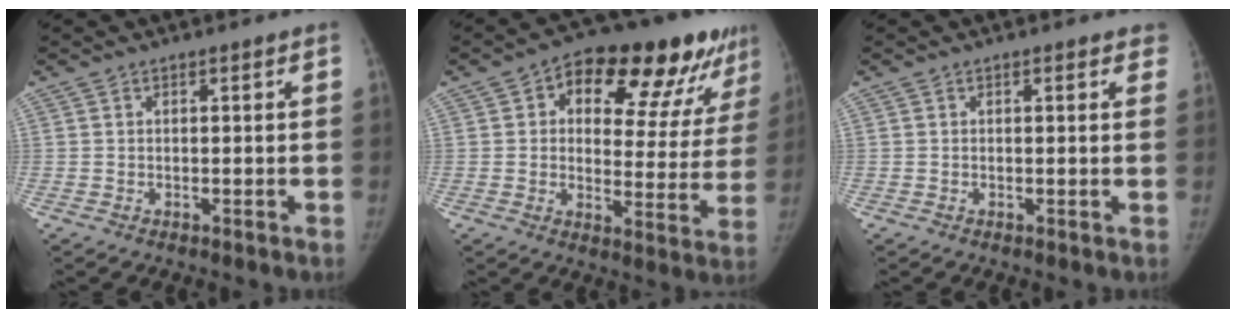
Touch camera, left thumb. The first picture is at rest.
{"total": 21.9, "force": [11.6, 10.6, 15.3], "torque": [-0.155, 0.001, 0.163]}
{"total": 2.7, "force": [1.7, 1.0, 1.9], "torque": [-0.001, 0.003, 0.014]}